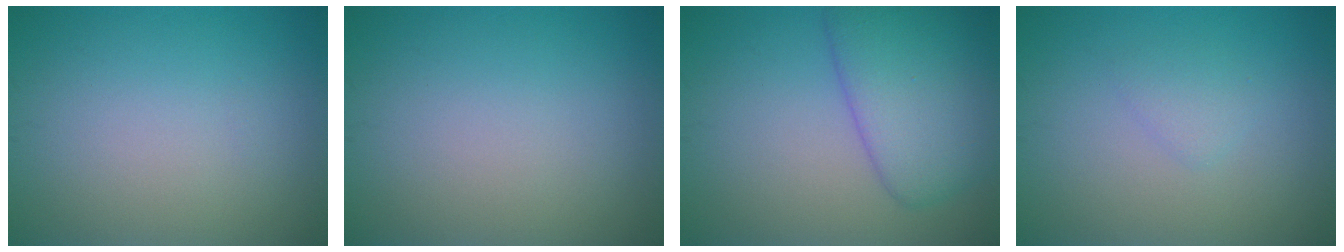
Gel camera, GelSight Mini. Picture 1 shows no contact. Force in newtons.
{"total": 0.0}
{"total": 6.3, "press": 6.3, "slide": 0.2}
{"total": 1.2, "press": 1.2, "slide": 0.1}